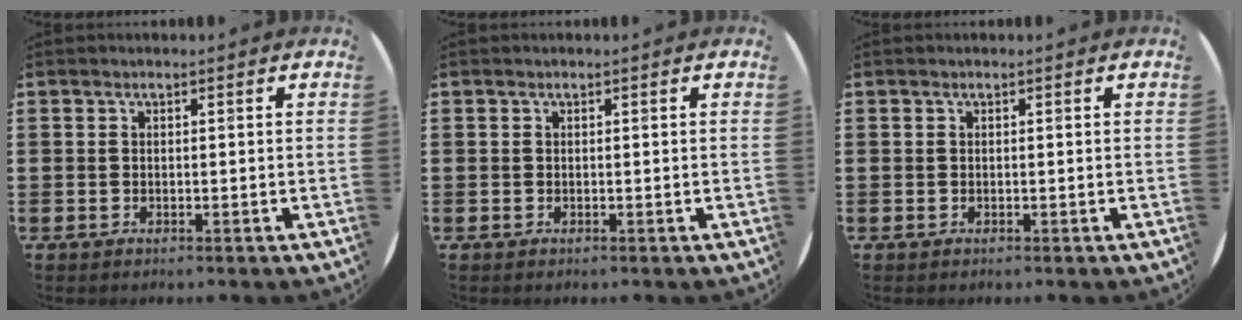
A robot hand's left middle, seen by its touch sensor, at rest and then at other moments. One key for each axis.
{"total": 0.0}
{"total": 0.0}